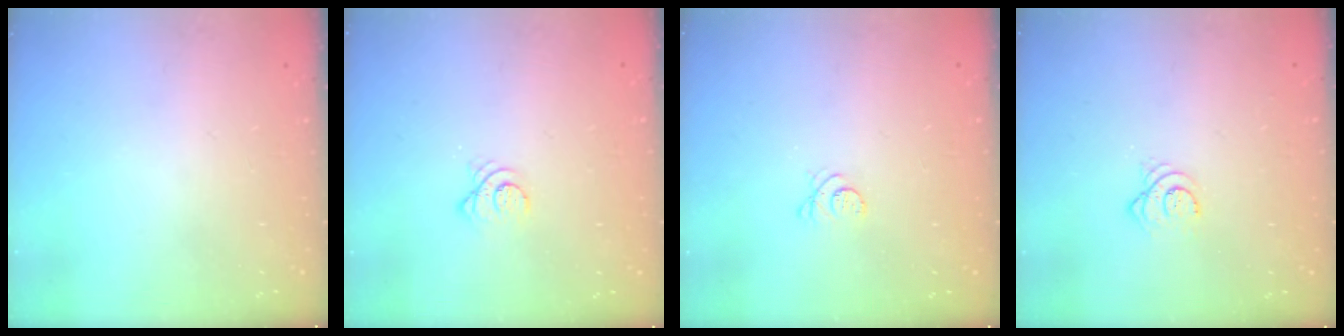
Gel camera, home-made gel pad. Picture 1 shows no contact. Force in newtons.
{"total": 3.1, "press": 3.1, "slide": 0.3}
{"total": 3.3, "press": 3.2, "slide": 0.5}
{"total": 5.2, "press": 5.1, "slide": 0.5}